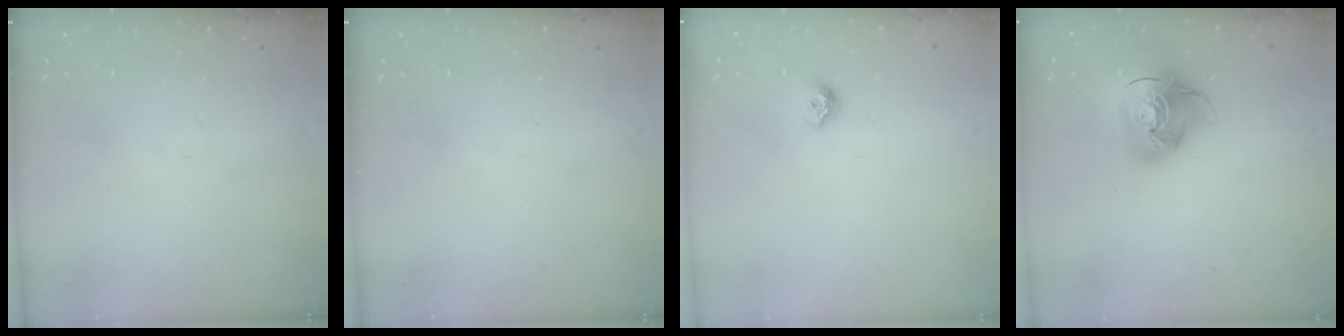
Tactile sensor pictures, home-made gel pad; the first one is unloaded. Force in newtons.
{"total": 0.0}
{"total": 6.4, "press": 6.3, "slide": 0.9}
{"total": 14.9, "press": 14.8, "slide": 1.9}